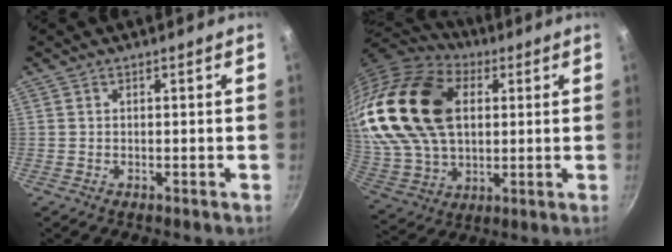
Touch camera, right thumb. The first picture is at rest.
{"total": 26.2, "force": [7.0, 16.9, 18.8], "torque": [-0.356, -0.008, 0.133]}